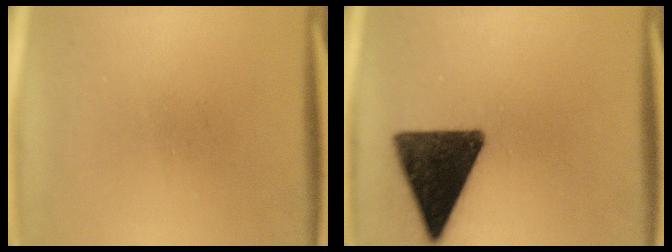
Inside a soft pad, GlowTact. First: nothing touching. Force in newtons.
{"total": 15.1}